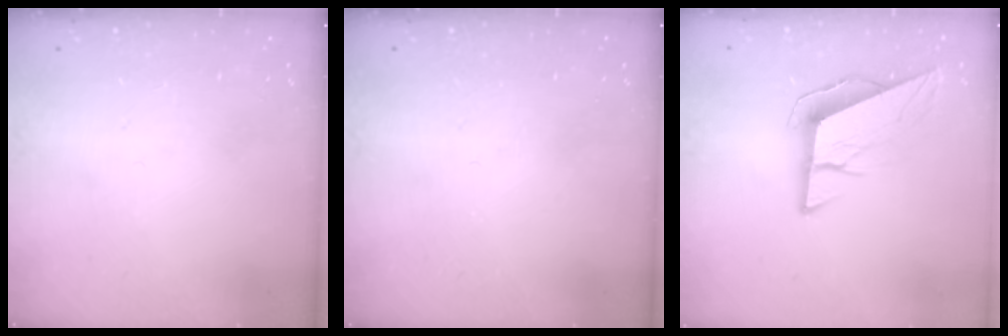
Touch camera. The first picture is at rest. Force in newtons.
{"total": 0.0}
{"total": 9.5, "press": 9.3, "slide": 1.9}